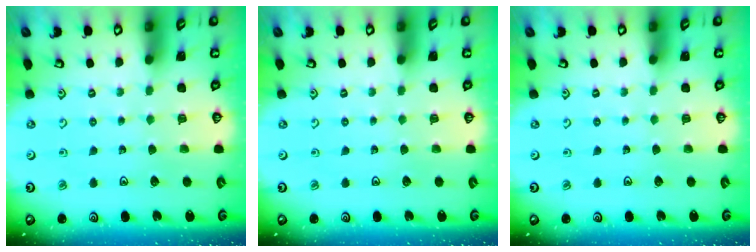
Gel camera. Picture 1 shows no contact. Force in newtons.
{"total": 0.0}
{"total": 0.0}